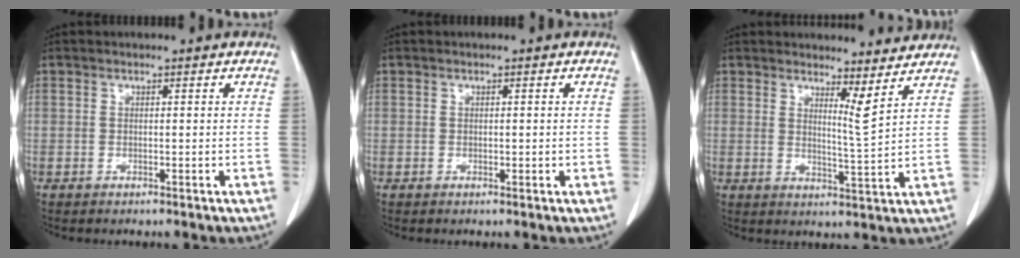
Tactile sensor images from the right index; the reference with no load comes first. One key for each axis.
{"total": 0.6, "fx": 0.0, "fy": 0.4, "fz": 0.4, "tx": -0.002, "ty": 0.001, "tz": 0.002}
{"total": 4.8, "fx": 4.4, "fy": -0.4, "fz": 2.0, "tx": -0.046, "ty": -0.031, "tz": 0.060}